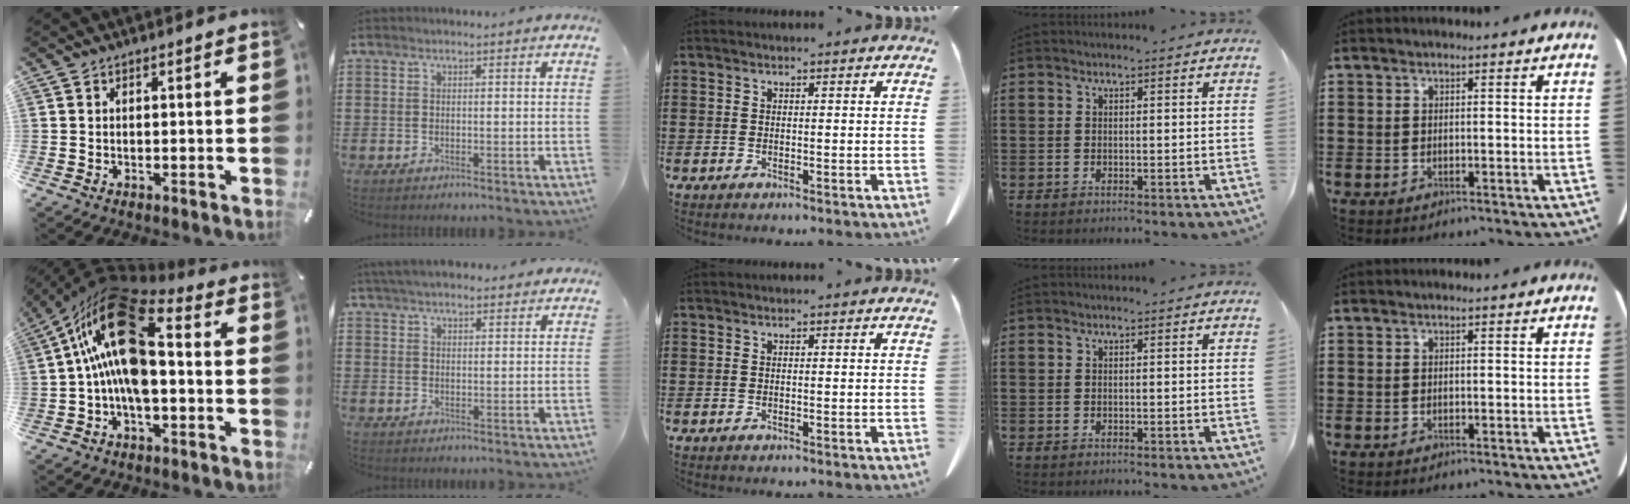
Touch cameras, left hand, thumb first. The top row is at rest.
{"thumb": {"total": 20.5, "force": [3.0, 10.9, 17.1], "torque": [-0.321, -0.016, 0.055]}, "index": {"total": 3.9, "force": [3.7, 0.9, 1.0], "torque": [-0.029, -0.002, 0.070]}}